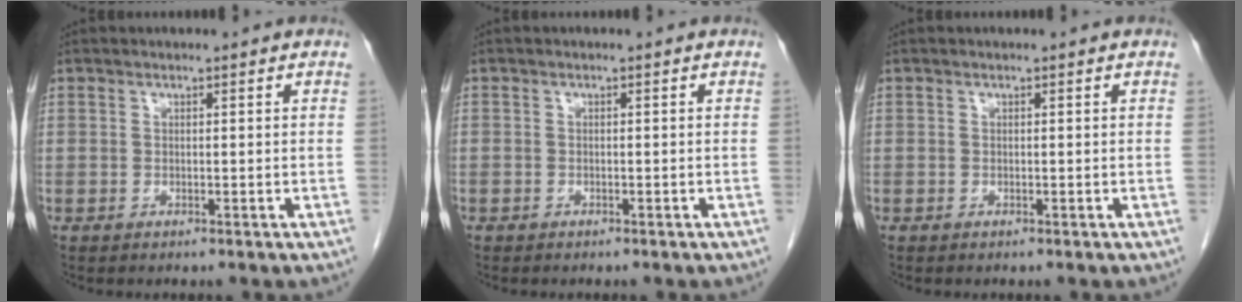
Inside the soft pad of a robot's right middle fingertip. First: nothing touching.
{"total": 0.5, "force": [-0.4, 0.4, 0.0], "torque": [-0.008, 0.002, -0.009]}
{"total": 0.0}